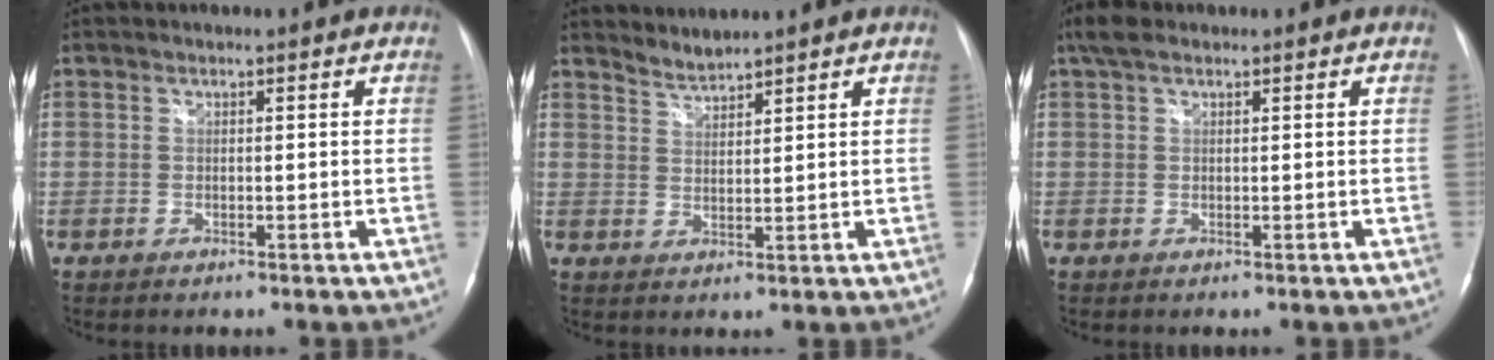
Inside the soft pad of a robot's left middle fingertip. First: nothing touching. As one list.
[{"total": 2.5, "force": [2.5, -0.2, -0.2], "torque": [0.001, 0.000, 0.054]}, {"total": 2.8, "force": [1.9, 1.4, 1.6], "torque": [-0.038, 0.024, 0.037]}]